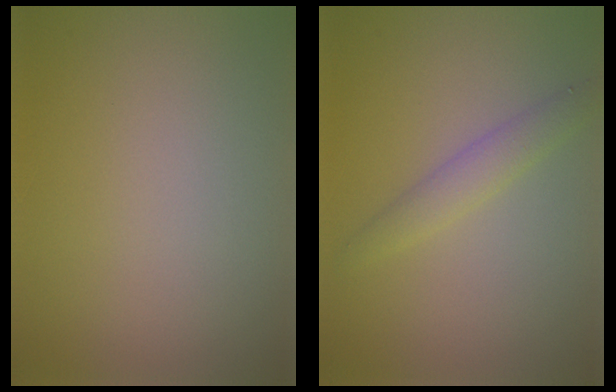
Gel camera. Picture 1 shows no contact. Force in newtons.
{"total": 2.5, "press": 2.5, "slide": 0.1}